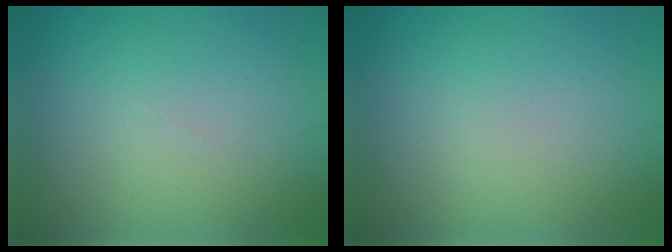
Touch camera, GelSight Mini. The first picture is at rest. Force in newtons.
{"total": 0.0}